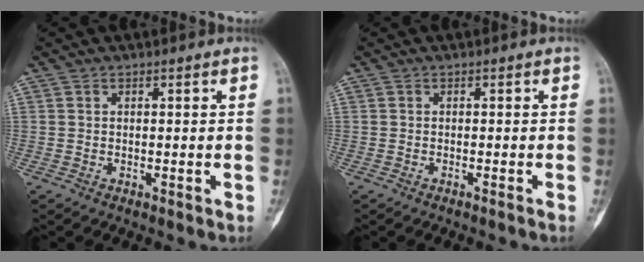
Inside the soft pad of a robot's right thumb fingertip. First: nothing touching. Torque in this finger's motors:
{"motor_torque": [0.44, 0.31, 0.27, 0.12, -0.07]}